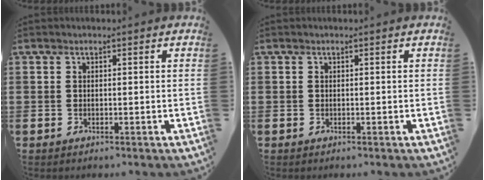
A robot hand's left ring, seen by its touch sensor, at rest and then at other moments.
{"total": 0.0}